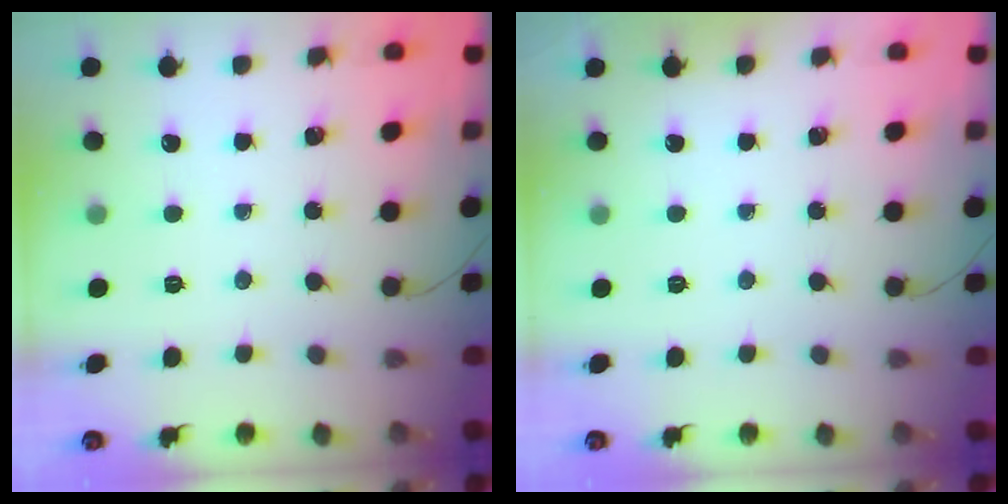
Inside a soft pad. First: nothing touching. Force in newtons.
{"total": 1.9, "press": 1.9, "slide": 0.3}